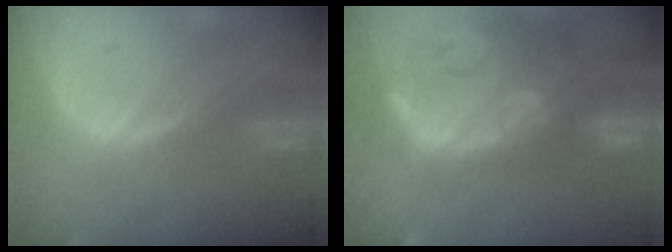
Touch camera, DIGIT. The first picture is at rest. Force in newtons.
{"total": 15.0, "press": 11.9, "slide": 9.0}